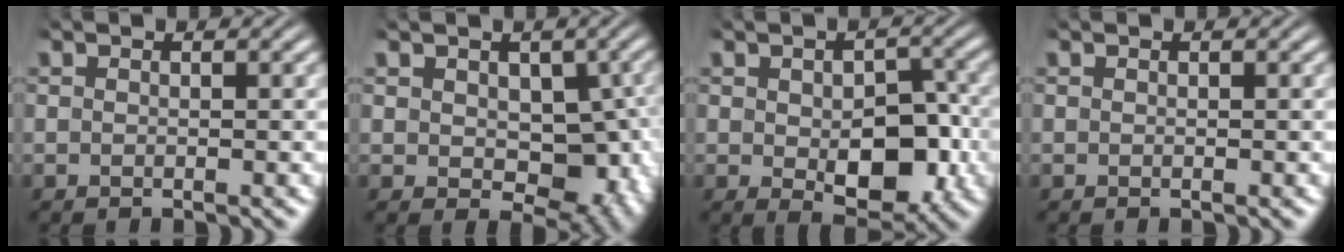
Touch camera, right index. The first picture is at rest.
{"total": 4.2, "force": [-0.2, 2.7, 3.1], "torque": [-0.051, -0.036, 0.017]}
{"total": 6.1, "force": [-1.0, 3.5, 4.9], "torque": [-0.070, -0.029, -0.002]}
{"total": 0.0}